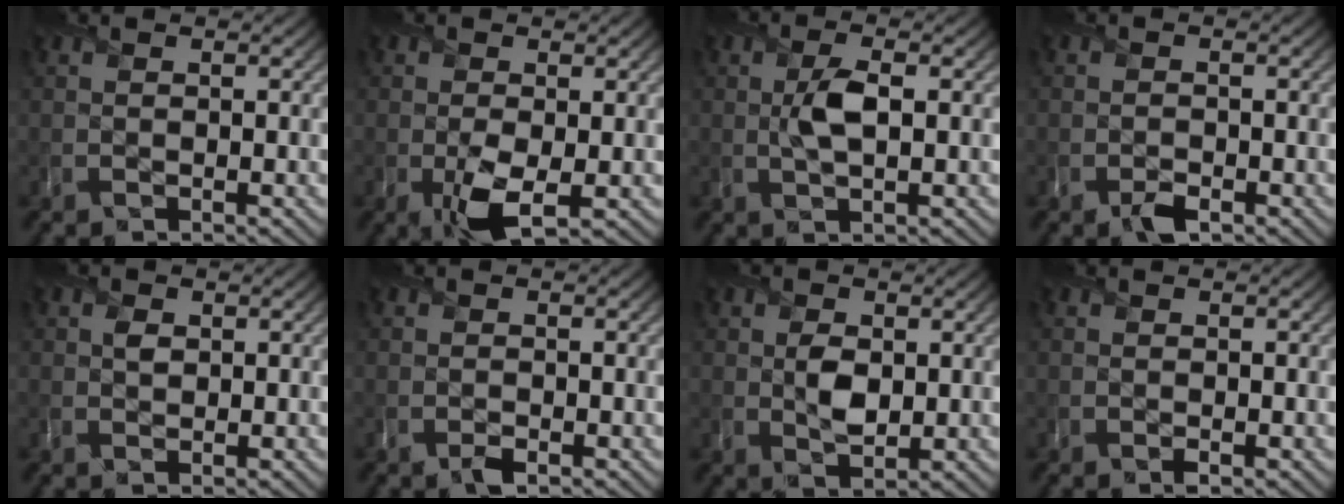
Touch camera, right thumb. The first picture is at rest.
{"total": 4.2, "force": [-0.9, 2.4, 3.3], "torque": [-0.074, -0.018, -0.014]}
{"total": 3.9, "force": [0.3, 1.7, 3.5], "torque": [-0.076, 0.001, 0.003]}
{"total": 1.9, "force": [-1.2, 1.2, 1.0], "torque": [-0.018, -0.006, -0.024]}
{"total": 1.6, "force": [0.4, 1.3, 0.9], "torque": [-0.018, -0.002, 0.005]}
{"total": 1.2, "force": [-0.7, 0.8, 0.7], "torque": [-0.014, -0.006, -0.015]}
{"total": 3.5, "force": [0.3, 2.4, 2.5], "torque": [-0.053, -0.007, 0.006]}
{"total": 0.7, "force": [-0.3, 0.5, 0.5], "torque": [-0.010, -0.007, -0.006]}